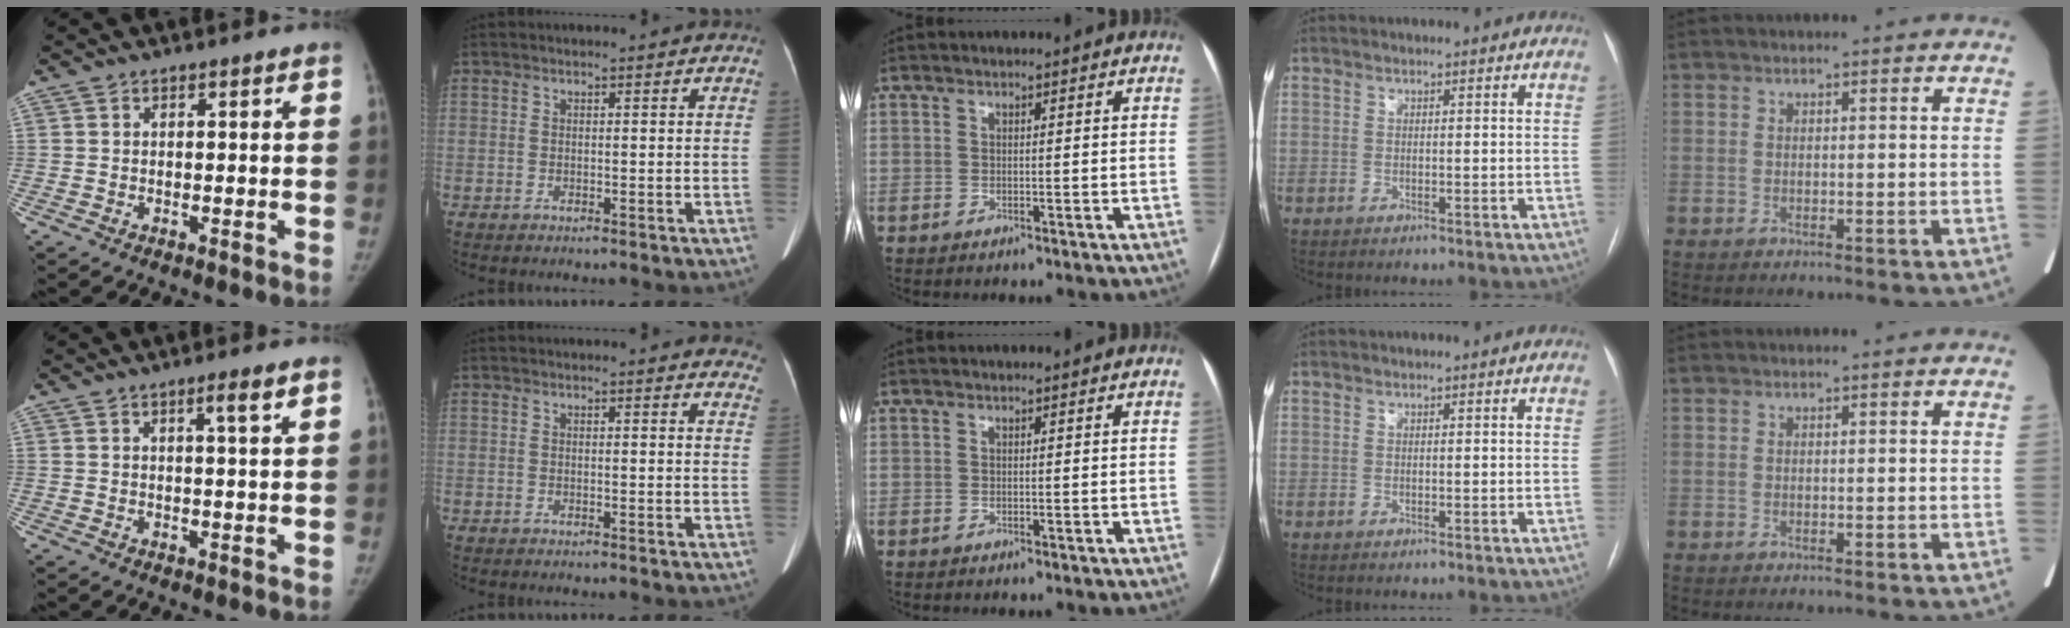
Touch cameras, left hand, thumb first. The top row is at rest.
{"thumb": {"total": 2.9, "force": [1.5, 0.0, 2.5], "torque": [-0.041, -0.008, 0.025]}, "index": {"total": 6.2, "force": [5.8, 1.7, 1.1], "torque": [0.018, -0.015, 0.028]}}